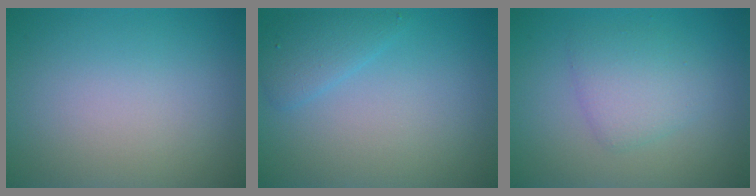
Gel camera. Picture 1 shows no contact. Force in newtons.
{"total": 2.0, "press": 2.0, "slide": 0.1}
{"total": 2.8, "press": 2.8, "slide": 0.2}